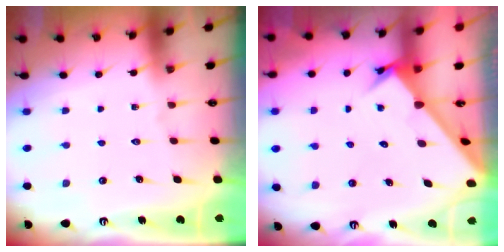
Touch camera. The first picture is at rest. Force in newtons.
{"total": 3.4, "press": 3.4, "slide": 0.3}